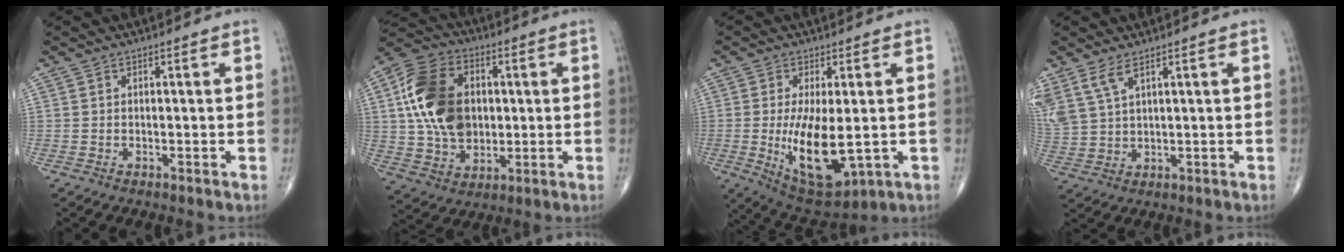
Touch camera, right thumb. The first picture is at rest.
{"total": 17.6, "force": [2.1, 12.6, 12.2], "torque": [-0.203, 0.008, 0.037]}
{"total": 13.5, "force": [-1.5, 5.6, 12.2], "torque": [-0.207, -0.027, -0.008]}
{"total": 6.2, "force": [4.0, 2.1, 4.2], "torque": [-0.101, -0.009, 0.094]}